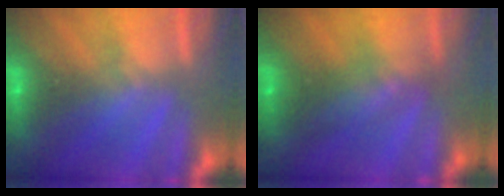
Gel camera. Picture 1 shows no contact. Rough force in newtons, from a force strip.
{"total": 2.9}